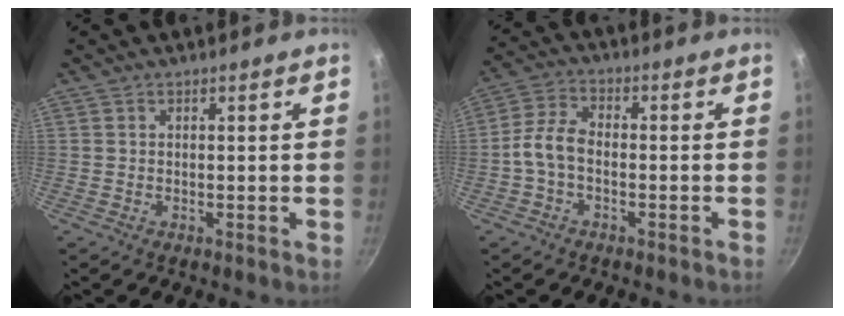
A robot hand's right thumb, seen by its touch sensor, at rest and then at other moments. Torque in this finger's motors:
{"motor_torque": [0.67, 1.11, 0.67, -0.51, 0.05]}